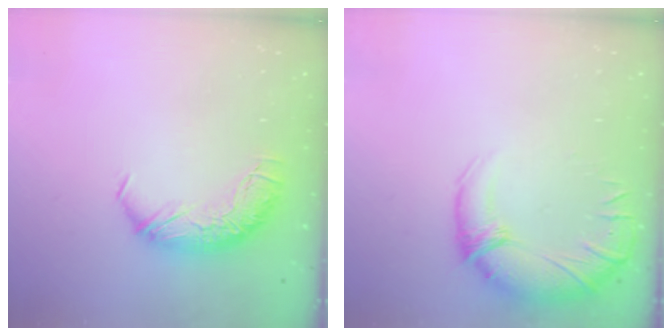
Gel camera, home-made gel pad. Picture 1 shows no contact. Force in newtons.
{"total": 2.8, "press": 0.1, "slide": 2.8}